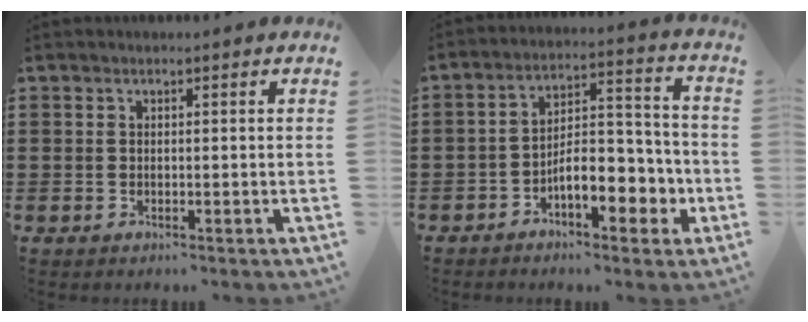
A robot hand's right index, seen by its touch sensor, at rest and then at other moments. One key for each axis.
{"total": 8.4, "fx": -3.6, "fy": 3.8, "fz": 6.6, "tx": -0.094, "ty": 0.005, "tz": -0.065}